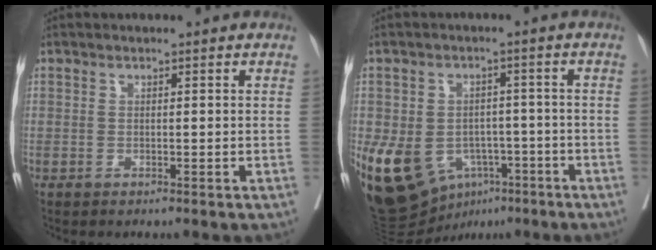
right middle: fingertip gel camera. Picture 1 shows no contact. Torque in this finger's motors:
{"motor_torque": [1.65, -0.48, 1.05, 0.21]}